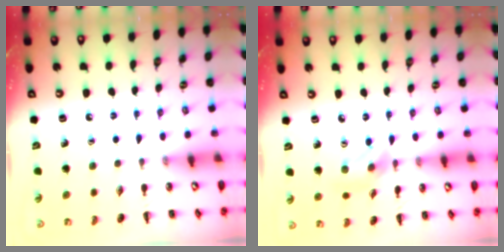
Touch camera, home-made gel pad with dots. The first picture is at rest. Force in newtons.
{"total": 2.8, "press": 2.7, "slide": 0.6}